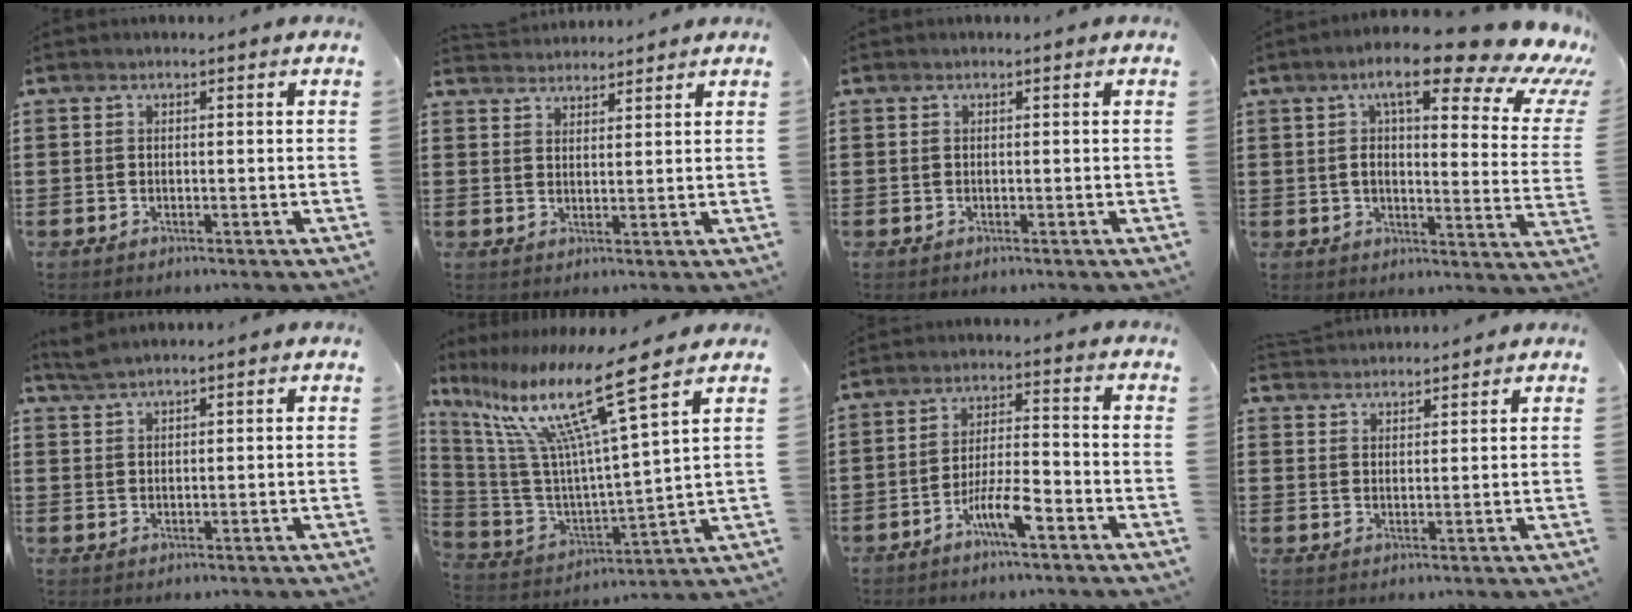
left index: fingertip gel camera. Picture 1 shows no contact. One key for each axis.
{"total": 2.7, "fx": 2.6, "fy": 0.1, "fz": -0.3, "tx": -0.001, "ty": -0.007, "tz": 0.051}
{"total": 0.0}
{"total": 12.3, "fx": 8.0, "fy": 2.3, "fz": 9.1, "tx": -0.155, "ty": -0.040, "tz": 0.122}
{"total": 1.9, "fx": 1.7, "fy": 0.0, "fz": 0.9, "tx": -0.021, "ty": 0.001, "tz": 0.033}
{"total": 15.8, "fx": 10.3, "fy": 0.8, "fz": 12.0, "tx": -0.268, "ty": -0.063, "tz": 0.161}
{"total": 6.6, "fx": -3.9, "fy": 1.4, "fz": 5.1, "tx": -0.111, "ty": -0.001, "tz": -0.076}
{"total": 2.5, "fx": 2.5, "fy": 0.0, "fz": -0.3, "tx": -0.002, "ty": -0.006, "tz": 0.050}